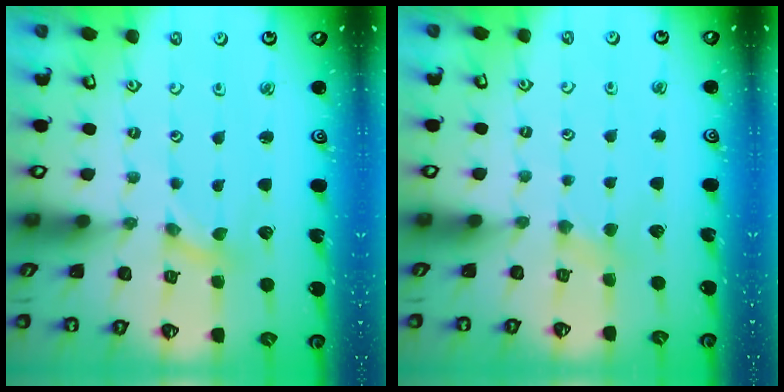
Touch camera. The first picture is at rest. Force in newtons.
{"total": 3.0, "press": 3.0, "slide": 0.4}